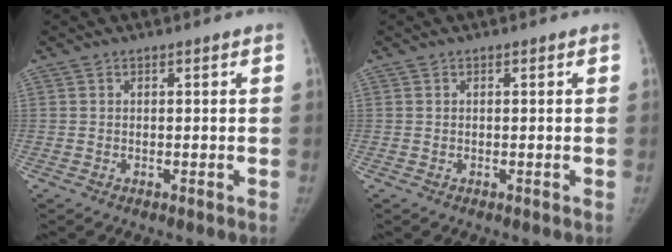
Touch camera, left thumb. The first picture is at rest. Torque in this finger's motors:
{"motor_torque": [0.01, 0.03, -0.05, -0.26, 0.00]}